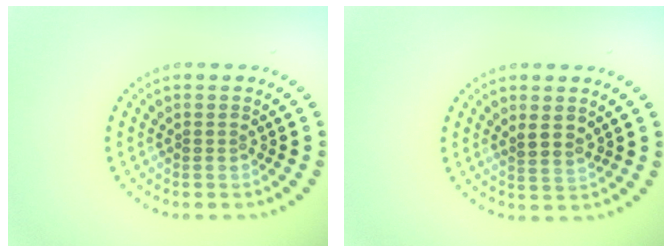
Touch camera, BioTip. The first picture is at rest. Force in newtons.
{"total": 1.3, "press": 1.1, "slide": 0.7}